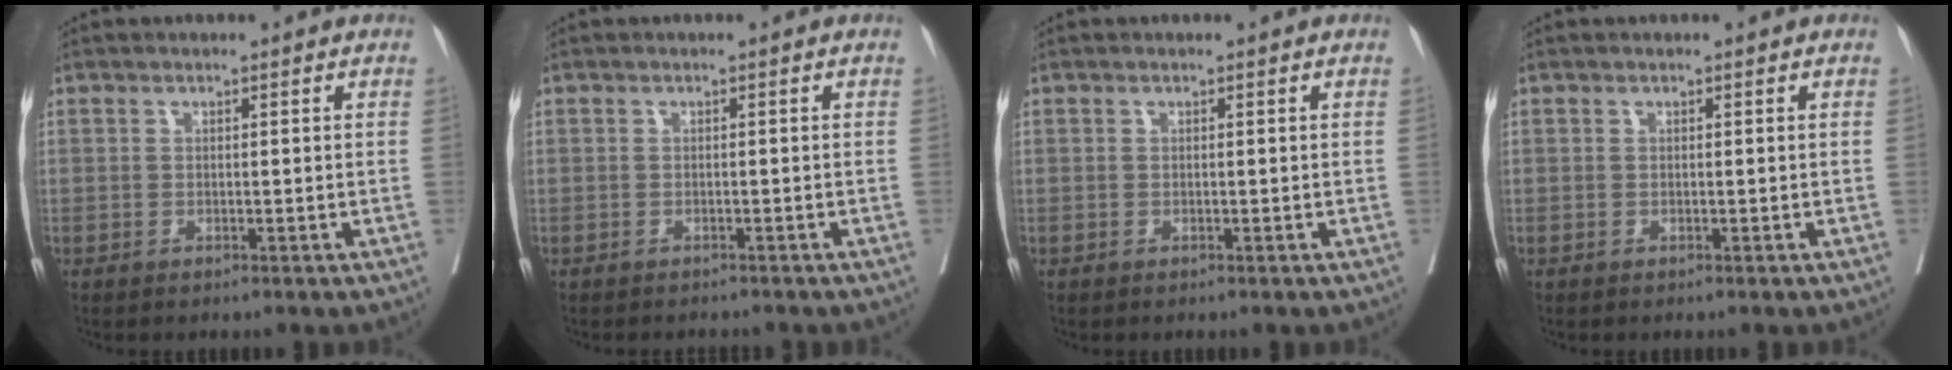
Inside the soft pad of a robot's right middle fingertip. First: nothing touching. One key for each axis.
{"total": 2.6, "fx": -2.5, "fy": 0.6, "fz": 0.5, "tx": -0.006, "ty": -0.004, "tz": -0.032}
{"total": 0.0}
{"total": 0.0}